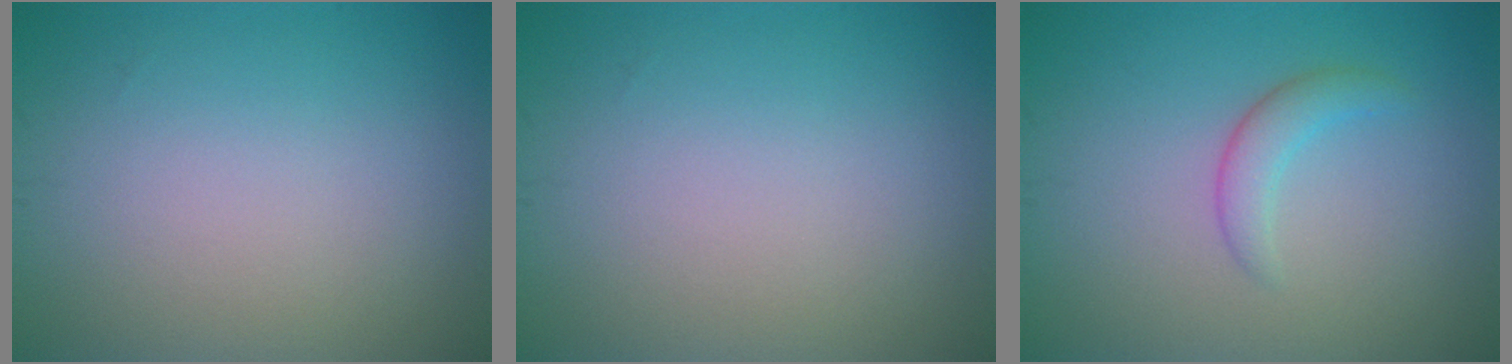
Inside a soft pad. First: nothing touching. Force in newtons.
{"total": 0.0}
{"total": 1.9, "press": 1.9, "slide": 0.1}